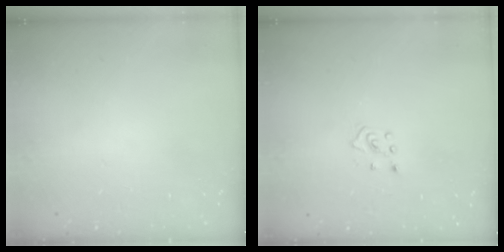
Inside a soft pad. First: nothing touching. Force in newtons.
{"total": 2.4, "press": 2.4, "slide": 0.5}